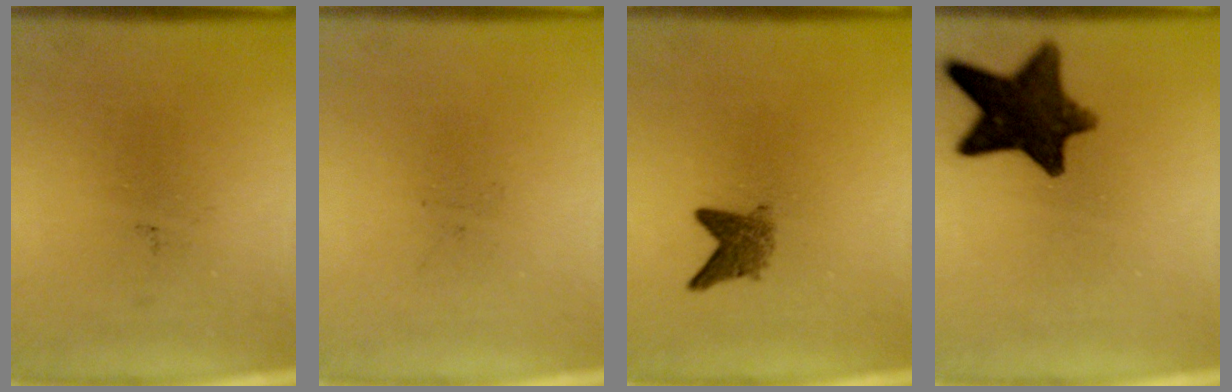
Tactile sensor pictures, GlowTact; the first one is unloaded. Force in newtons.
{"total": 0.0}
{"total": 3.0}
{"total": 12.0}